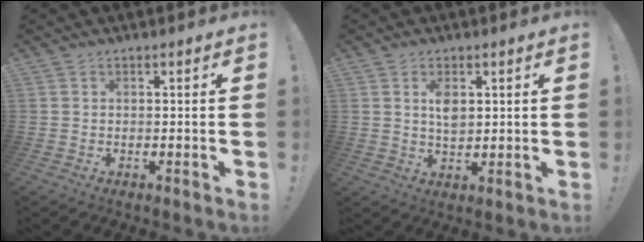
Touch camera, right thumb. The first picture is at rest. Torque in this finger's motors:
{"motor_torque": [0.85, 0.23, -0.05, 0.01, 0.01]}